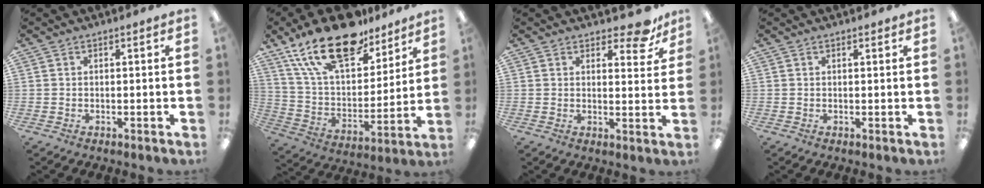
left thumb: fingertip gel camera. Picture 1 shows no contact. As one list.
[{"total": 22.4, "force": [15.5, 10.1, 12.6], "torque": [-0.241, -0.078, 0.276]}, {"total": 6.8, "force": [5.3, 2.7, 3.4], "torque": [-0.025, -0.036, 0.087]}, {"total": 0.7, "force": [0.5, 0.1, 0.4], "torque": [-0.001, -0.002, 0.007]}]